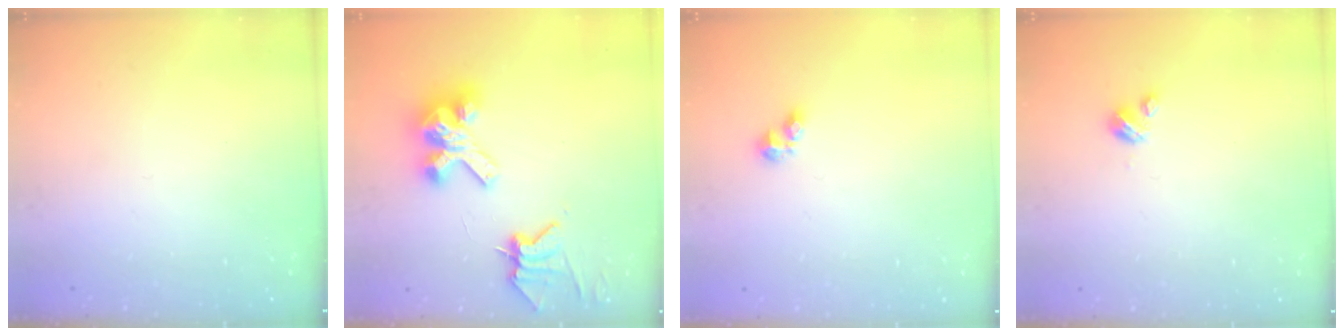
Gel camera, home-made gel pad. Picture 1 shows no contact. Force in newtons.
{"total": 10.4, "press": 10.3, "slide": 1.0}
{"total": 4.5, "press": 4.5, "slide": 0.5}
{"total": 2.7, "press": 2.7, "slide": 0.3}